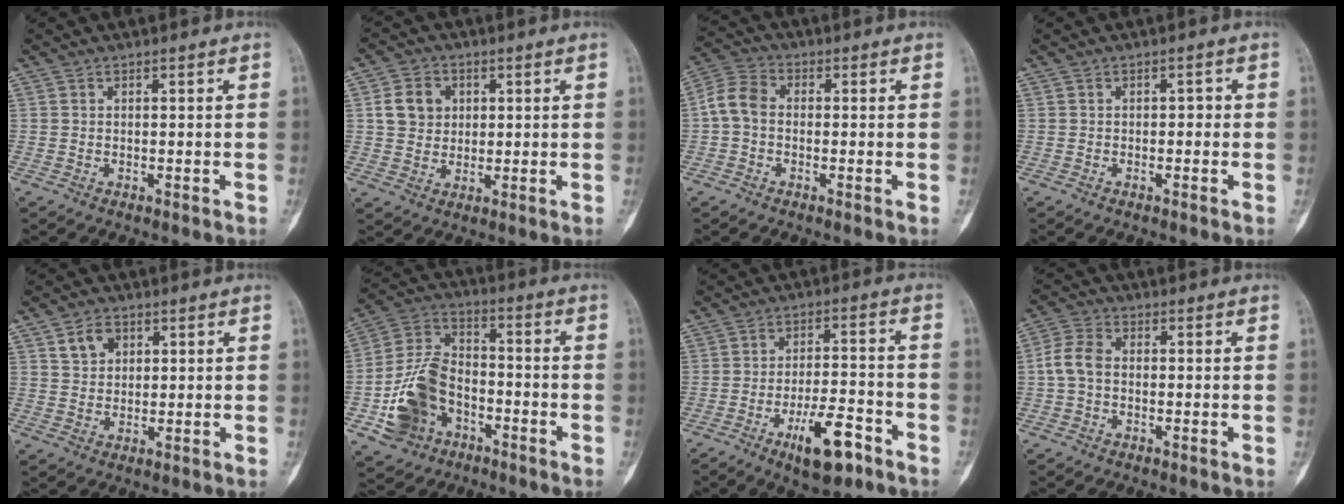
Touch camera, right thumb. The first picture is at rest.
{"total": 6.8, "force": [1.7, 5.8, 3.1], "torque": [-0.032, -0.003, 0.029]}
{"total": 6.1, "force": [-0.5, 4.5, 4.1], "torque": [-0.077, 0.018, -0.022]}
{"total": 1.3, "force": [-0.2, 0.9, 0.9], "torque": [-0.003, 0.010, -0.008]}
{"total": 4.7, "force": [2.2, 3.5, 2.2], "torque": [-0.021, -0.009, 0.041]}
{"total": 14.7, "force": [-5.0, 10.9, 8.4], "torque": [-0.147, 0.039, -0.092]}
{"total": 10.9, "force": [-6.1, 3.8, 8.2], "torque": [-0.126, 0.031, -0.095]}
{"total": 5.2, "force": [-0.5, 3.6, 3.8], "torque": [-0.077, 0.013, -0.018]}